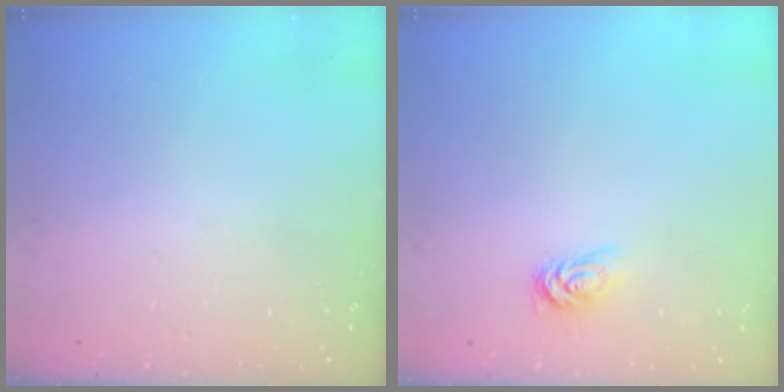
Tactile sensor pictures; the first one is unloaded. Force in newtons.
{"total": 2.5, "press": 2.5, "slide": 0.4}